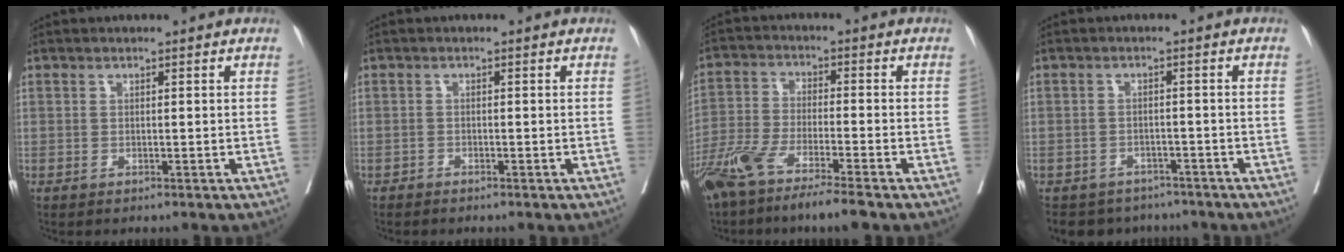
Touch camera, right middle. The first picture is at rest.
{"total": 0.6, "force": [-0.5, 0.2, 0.0], "torque": [-0.003, 0.001, -0.015]}
{"total": 9.8, "force": [-7.3, 0.2, 6.5], "torque": [-0.125, -0.024, -0.135]}
{"total": 7.1, "force": [-6.2, 3.6, 0.5], "torque": [0.000, 0.009, -0.080]}